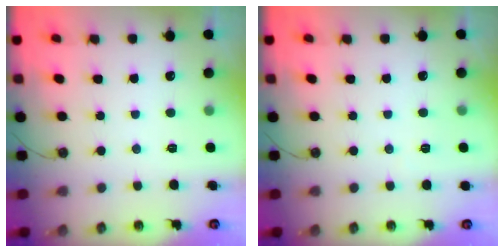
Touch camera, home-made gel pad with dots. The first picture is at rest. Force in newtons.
{"total": 2.8, "press": 2.5, "slide": 1.1}